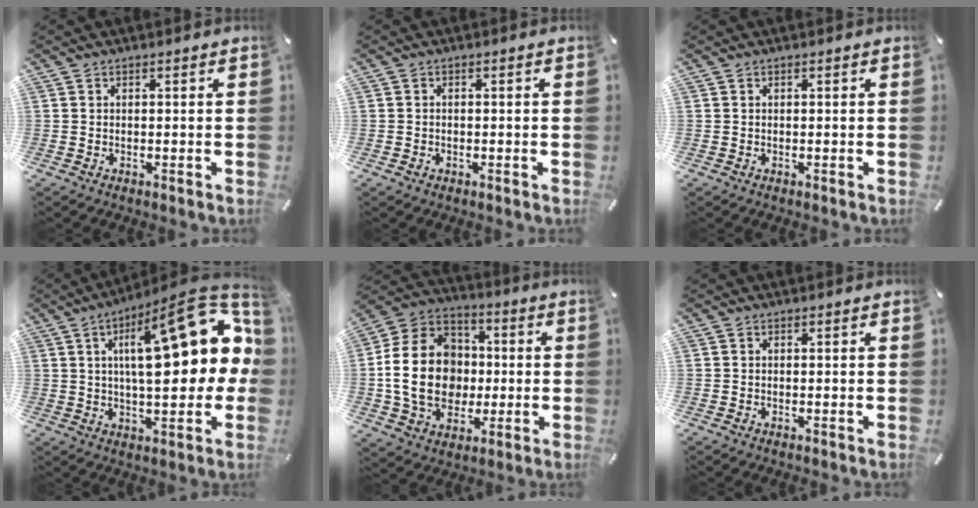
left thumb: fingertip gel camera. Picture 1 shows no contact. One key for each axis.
{"total": 0.8, "fx": -0.4, "fy": 0.6, "fz": 0.2, "tx": -0.004, "ty": 0.003, "tz": -0.011}
{"total": 0.0}
{"total": 25.4, "fx": 6.2, "fy": 9.8, "fz": 22.6, "tx": -0.329, "ty": -0.034, "tz": 0.096}
{"total": 19.6, "fx": -1.5, "fy": 15.9, "fz": 11.5, "tx": -0.249, "ty": 0.019, "tz": -0.025}
{"total": 0.0}